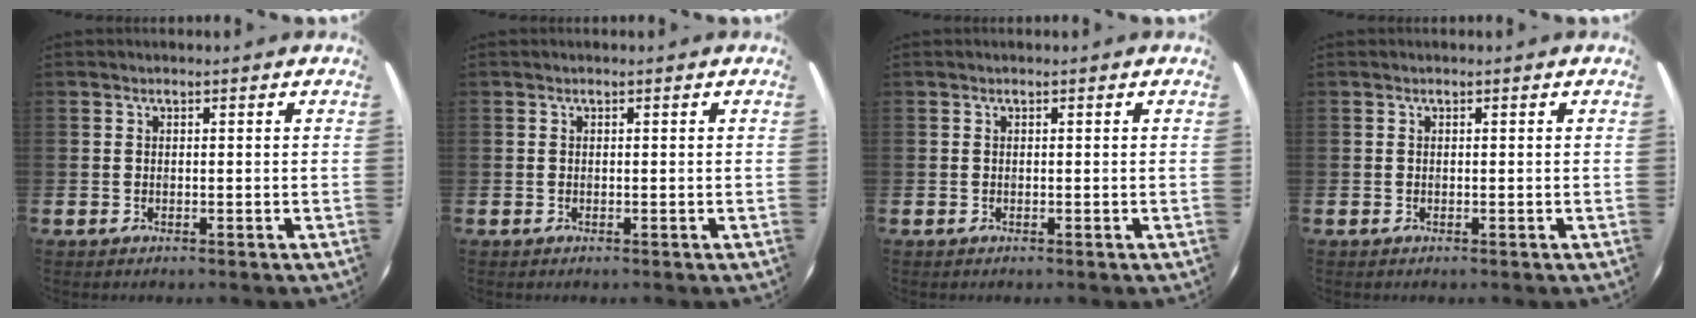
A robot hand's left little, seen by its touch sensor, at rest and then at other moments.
{"total": 0.0}
{"total": 0.0}
{"total": 0.0}